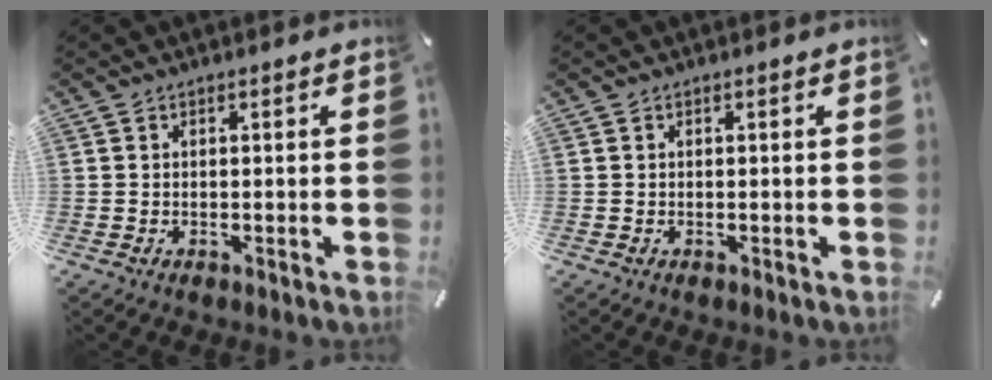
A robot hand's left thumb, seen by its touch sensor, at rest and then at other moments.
{"total": 0.0}